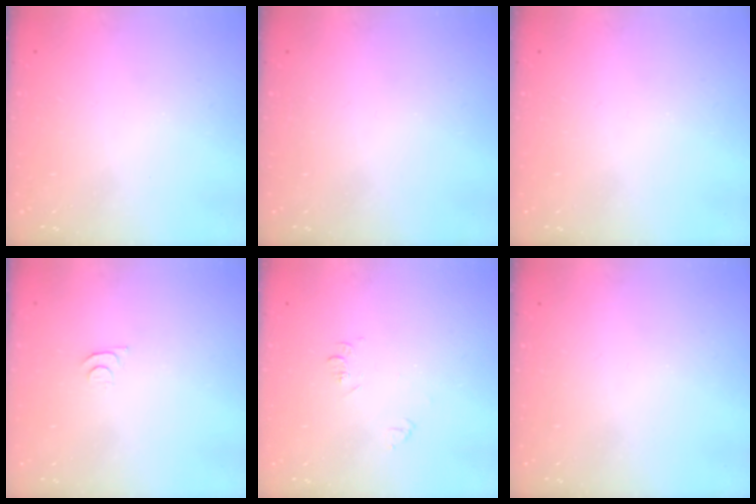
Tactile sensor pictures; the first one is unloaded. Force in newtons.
{"total": 0.0}
{"total": 0.0}
{"total": 3.2, "press": 3.2, "slide": 0.4}
{"total": 4.9, "press": 4.9, "slide": 0.7}
{"total": 0.0}